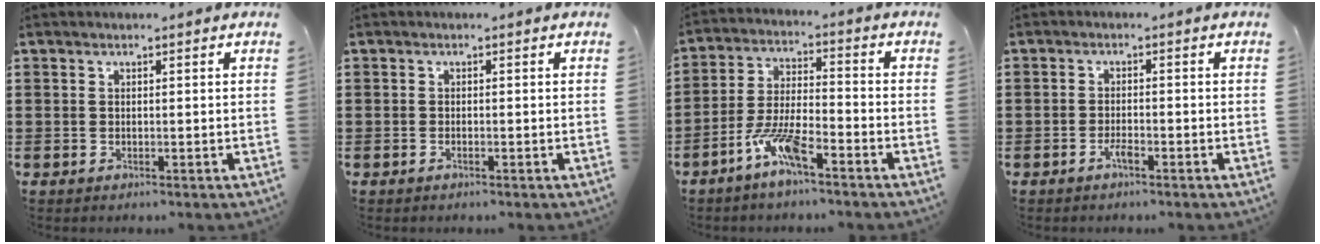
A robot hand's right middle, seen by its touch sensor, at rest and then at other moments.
{"total": 0.5, "force": [-0.4, 0.0, 0.4], "torque": [-0.009, -0.005, -0.006]}
{"total": 7.5, "force": [-5.0, 1.3, 5.5], "torque": [-0.130, -0.008, -0.097]}
{"total": 1.9, "force": [-1.3, 0.4, 1.4], "torque": [-0.035, -0.004, -0.025]}